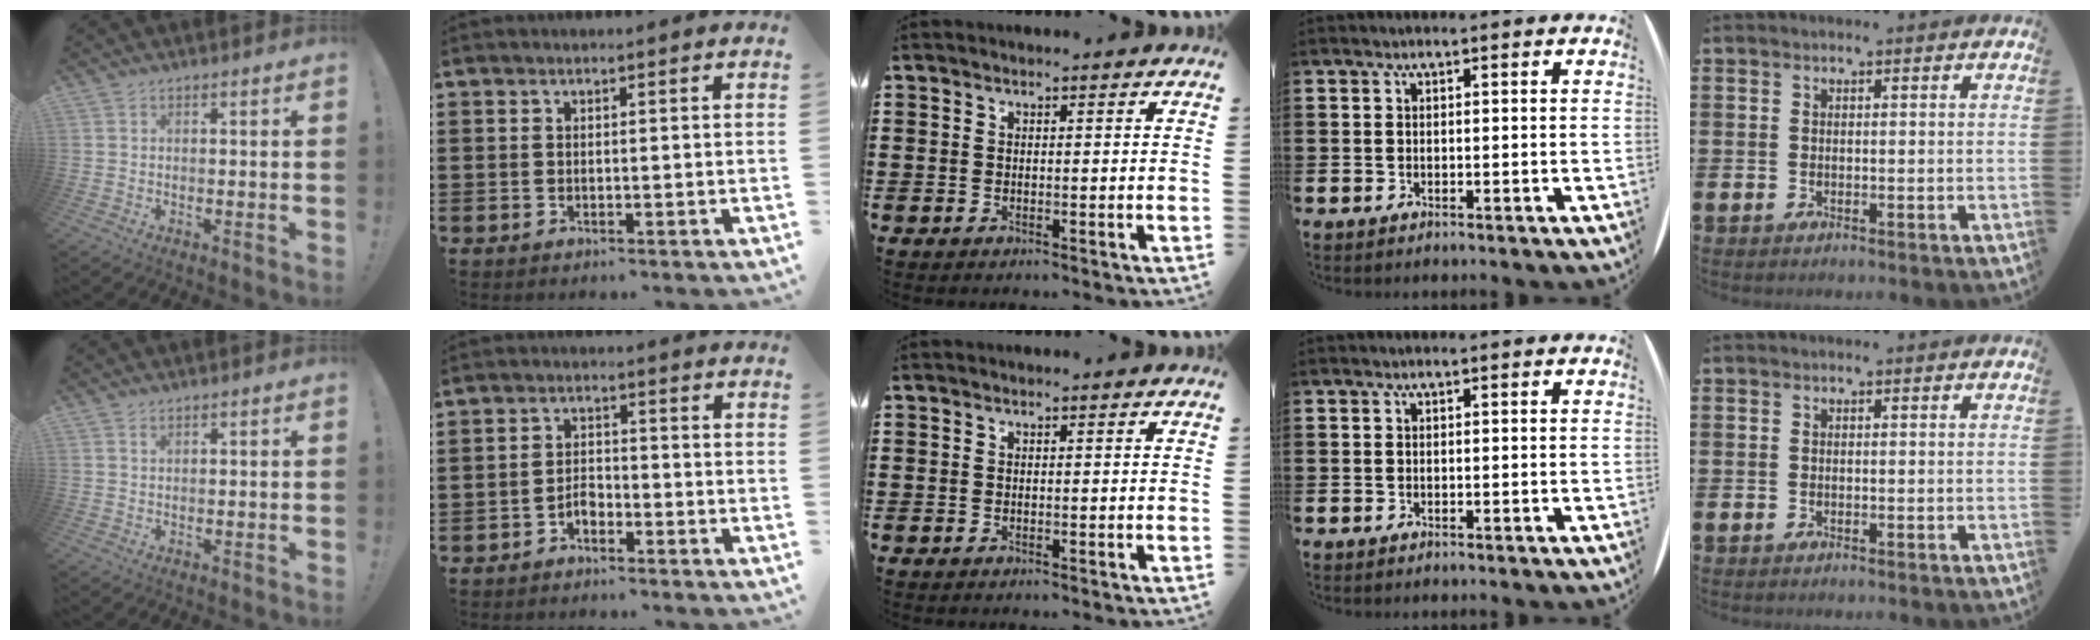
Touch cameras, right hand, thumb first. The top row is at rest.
{"thumb": {"total": 0.8, "force": [0.7, 0.4, 0.2], "torque": [-0.005, -0.001, 0.013]}, "index": {"total": 2.5, "force": [-1.8, 1.4, 1.2], "torque": [-0.027, 0.005, -0.038]}}